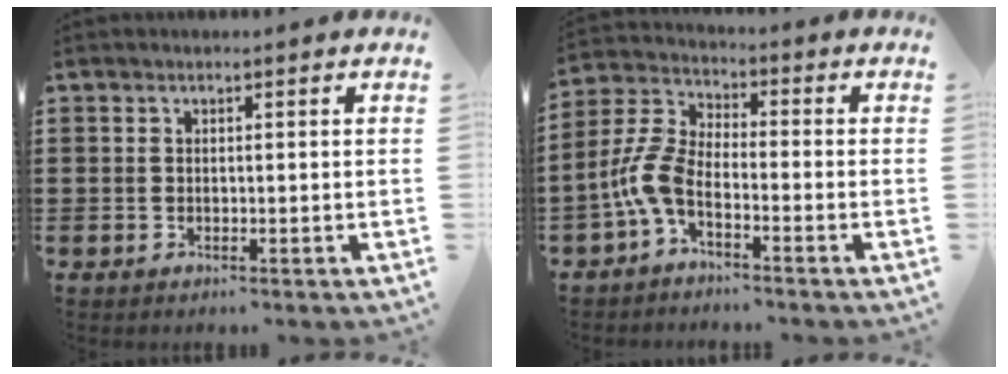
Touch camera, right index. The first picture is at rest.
{"total": 6.4, "force": [-3.6, 2.3, 4.7], "torque": [-0.142, -0.018, -0.078]}